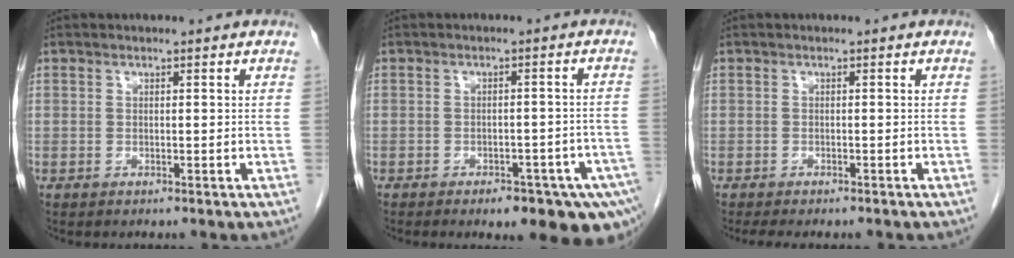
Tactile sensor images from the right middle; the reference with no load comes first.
{"total": 11.6, "force": [-7.7, 4.1, 7.6], "torque": [-0.055, 0.008, -0.092]}
{"total": 5.4, "force": [-4.6, 1.6, 2.4], "torque": [-0.027, -0.007, -0.063]}